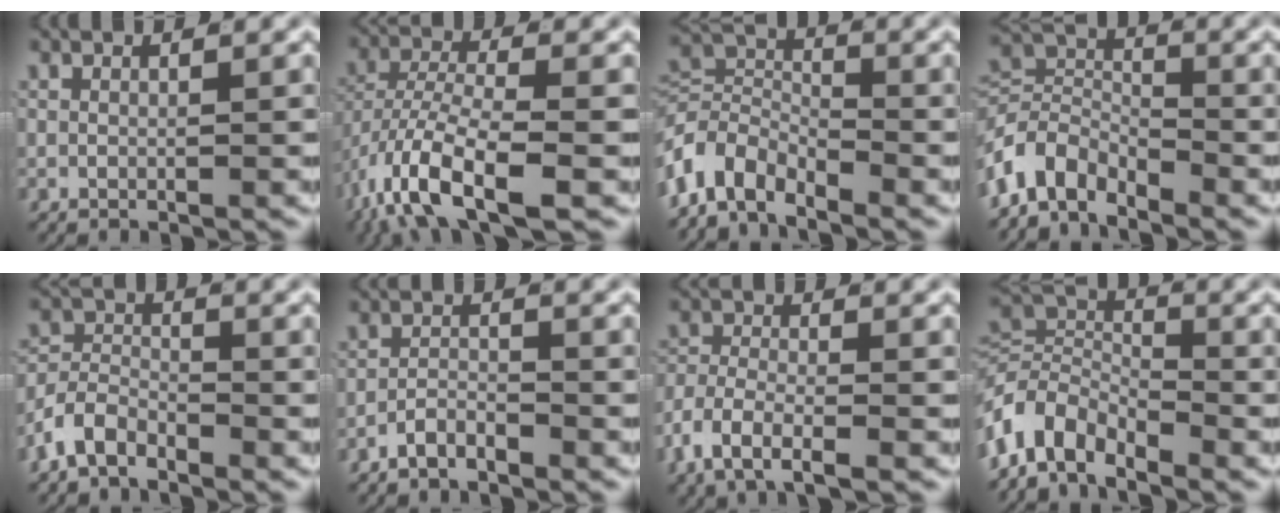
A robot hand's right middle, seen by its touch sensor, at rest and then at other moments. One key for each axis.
{"total": 8.3, "fx": -5.0, "fy": 3.5, "fz": 5.7, "tx": -0.130, "ty": -0.033, "tz": -0.071}
{"total": 8.0, "fx": -3.2, "fy": 6.1, "fz": 4.1, "tx": -0.093, "ty": -0.033, "tz": -0.057}
{"total": 8.5, "fx": -3.7, "fy": 6.3, "fz": 4.3, "tx": -0.092, "ty": -0.036, "tz": -0.063}
{"total": 4.3, "fx": -2.9, "fy": 2.8, "fz": 1.5, "tx": -0.025, "ty": -0.007, "tz": -0.059}
{"total": 2.2, "fx": -2.1, "fy": 0.6, "fz": 0.5, "tx": -0.003, "ty": -0.002, "tz": -0.044}
{"total": 4.8, "fx": -2.6, "fy": 2.5, "fz": 3.1, "tx": -0.074, "ty": -0.016, "tz": -0.042}
{"total": 9.5, "fx": -3.6, "fy": 7.1, "fz": 5.2, "tx": -0.107, "ty": -0.035, "tz": -0.064}